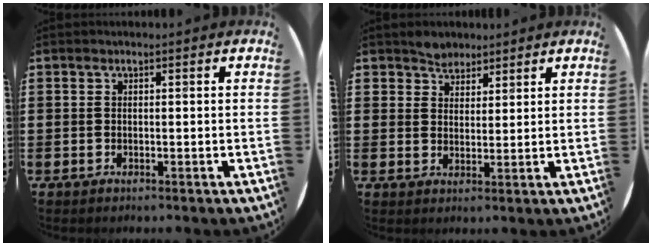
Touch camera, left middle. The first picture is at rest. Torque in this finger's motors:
{"motor_torque": [0.12, -0.11, 0.01, 0.00]}